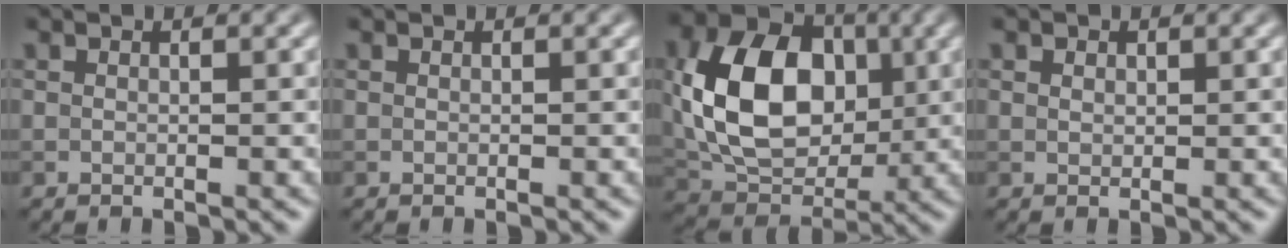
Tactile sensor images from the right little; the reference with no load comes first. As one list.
[{"total": 0.0}, {"total": 11.0, "force": [1.0, 7.7, 7.8], "torque": [-0.154, 0.003, 0.018]}, {"total": 0.7, "force": [0.4, 0.5, 0.2], "torque": [-0.004, -0.001, 0.007]}]